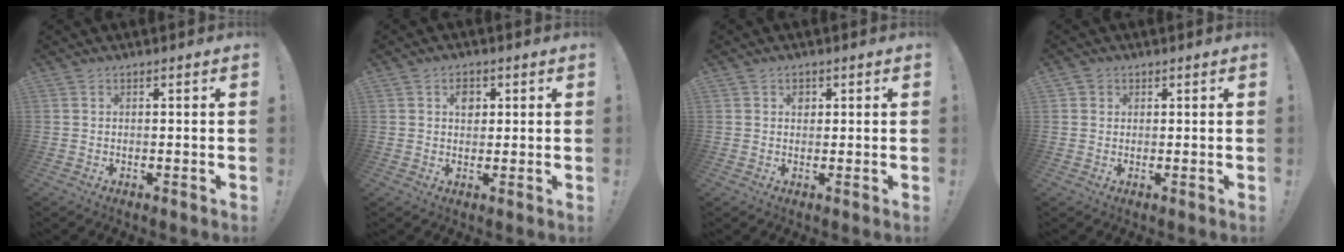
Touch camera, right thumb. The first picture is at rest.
{"total": 3.5, "force": [1.1, 2.6, 2.0], "torque": [-0.018, -0.003, 0.014]}
{"total": 1.4, "force": [0.3, 1.2, 0.6], "torque": [-0.003, 0.000, 0.002]}
{"total": 1.7, "force": [0.8, 1.4, 0.2], "torque": [0.000, -0.001, 0.014]}